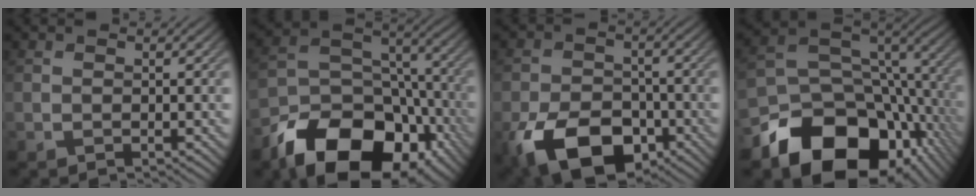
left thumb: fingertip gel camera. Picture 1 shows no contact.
{"total": 16.5, "force": [-9.6, 10.2, 8.8], "torque": [-0.174, -0.034, -0.167]}
{"total": 12.1, "force": [-5.9, 7.3, 7.6], "torque": [-0.164, -0.025, -0.103]}
{"total": 17.2, "force": [-8.6, 11.4, 9.5], "torque": [-0.192, -0.049, -0.120]}